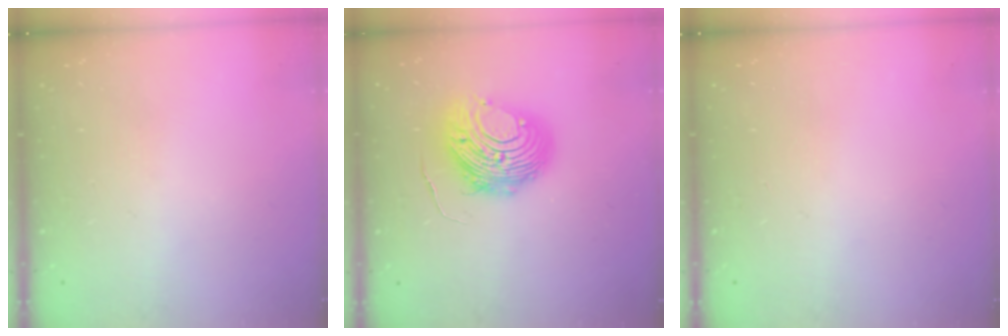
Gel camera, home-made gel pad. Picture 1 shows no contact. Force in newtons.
{"total": 10.7, "press": 10.6, "slide": 1.1}
{"total": 0.0}